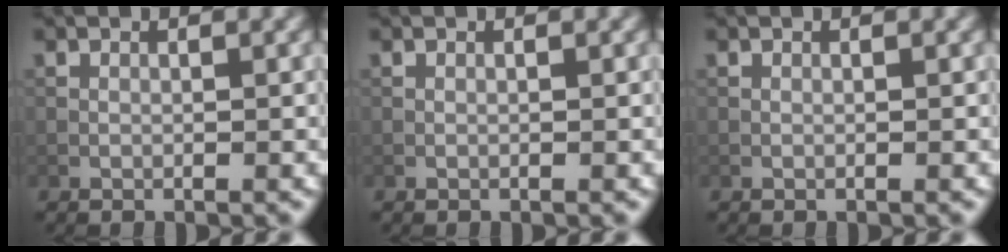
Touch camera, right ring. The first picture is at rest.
{"total": 0.0}
{"total": 0.0}